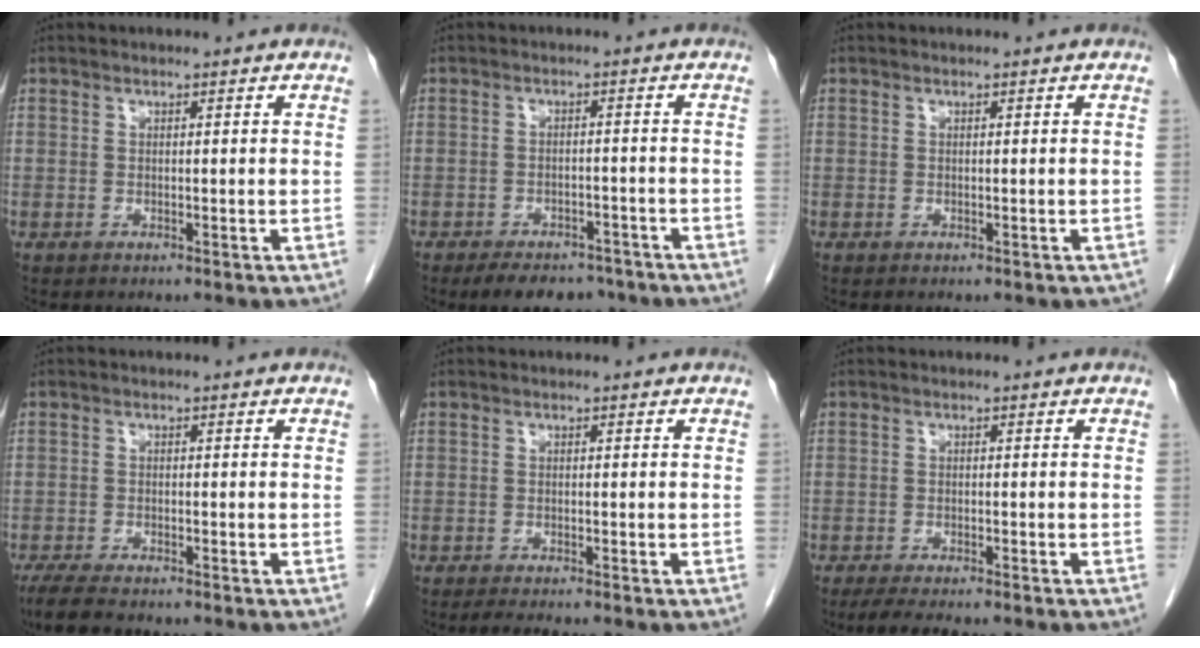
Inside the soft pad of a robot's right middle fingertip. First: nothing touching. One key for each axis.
{"total": 8.6, "fx": -6.9, "fy": 4.0, "fz": 3.3, "tx": -0.038, "ty": 0.002, "tz": -0.096}
{"total": 1.1, "fx": -0.9, "fy": 0.4, "fz": 0.5, "tx": -0.010, "ty": -0.002, "tz": -0.009}
{"total": 5.5, "fx": -4.6, "fy": 1.0, "fz": 2.8, "tx": -0.056, "ty": -0.016, "tz": -0.077}
{"total": 3.2, "fx": -2.8, "fy": 0.0, "fz": 1.6, "tx": -0.028, "ty": -0.008, "tz": -0.041}
{"total": 6.1, "fx": -5.1, "fy": 0.8, "fz": 3.3, "tx": -0.050, "ty": -0.013, "tz": -0.075}